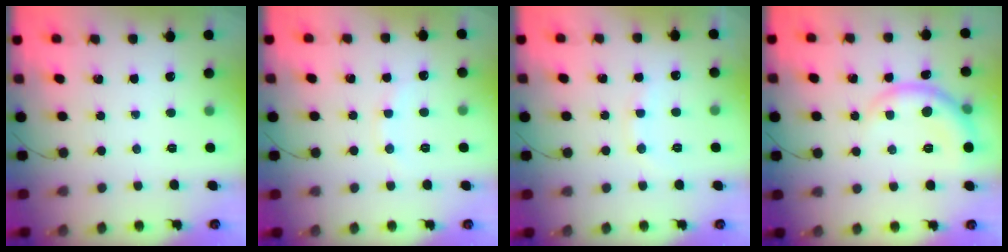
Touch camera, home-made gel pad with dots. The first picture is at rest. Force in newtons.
{"total": 5.6, "press": 5.4, "slide": 1.7}
{"total": 8.2, "press": 8.0, "slide": 1.6}
{"total": 7.4, "press": 7.3, "slide": 0.9}